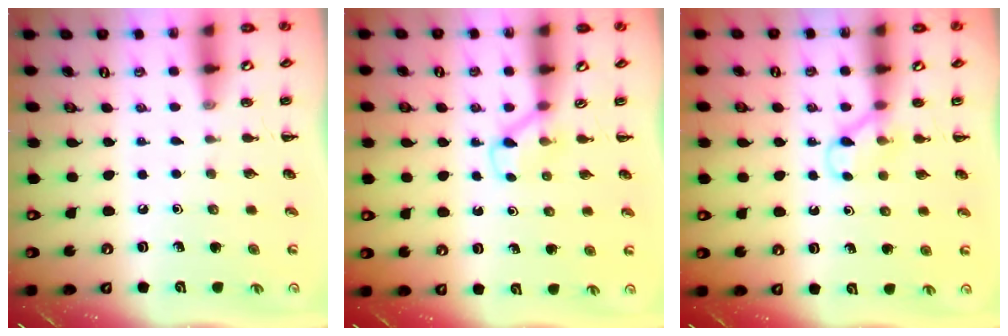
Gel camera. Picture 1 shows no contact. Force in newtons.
{"total": 3.0, "press": 2.8, "slide": 0.9}
{"total": 4.1, "press": 4.0, "slide": 1.2}